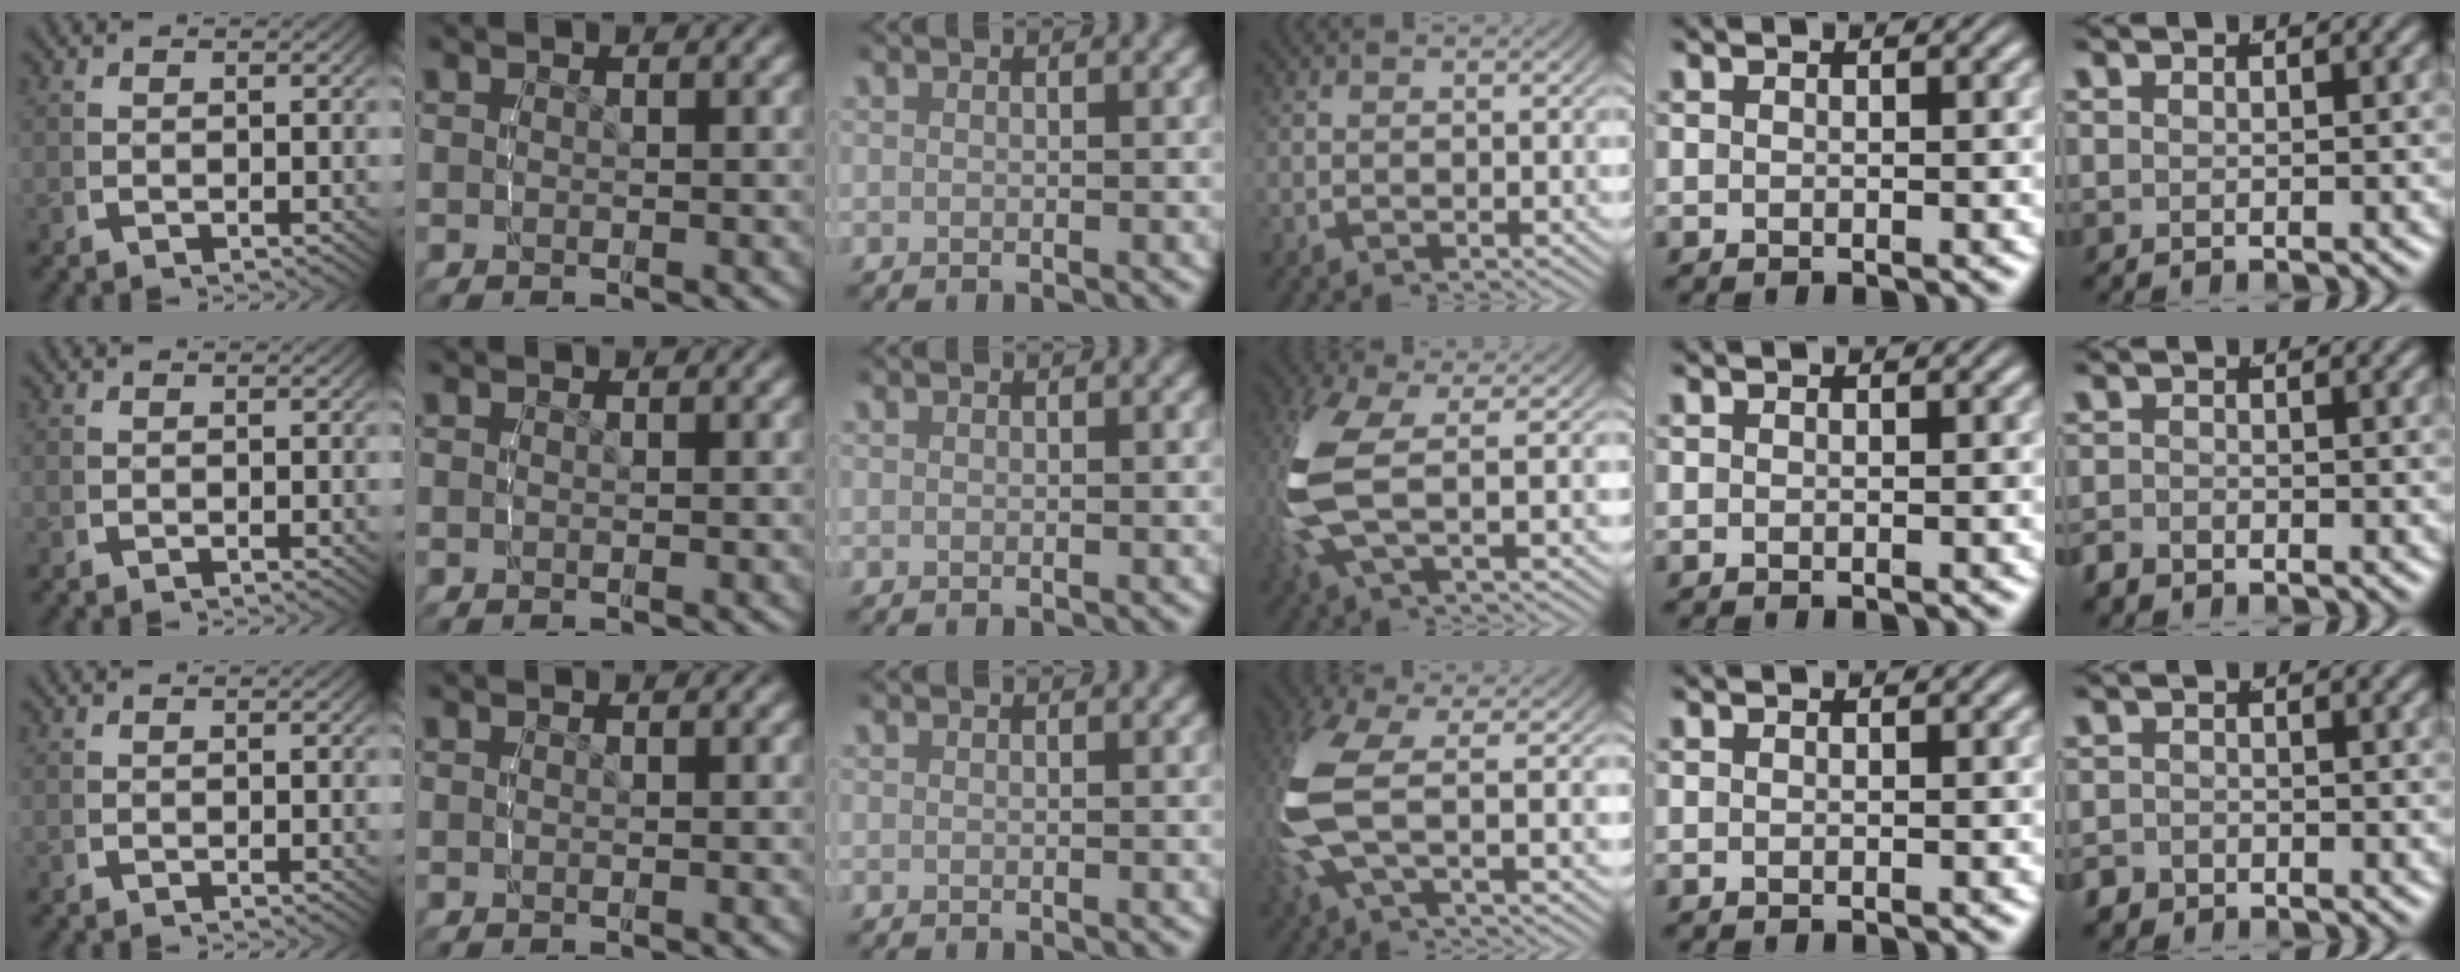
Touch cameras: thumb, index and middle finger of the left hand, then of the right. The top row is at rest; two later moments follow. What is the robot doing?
{"motion": "lift_and_place", "object": "glasses"}